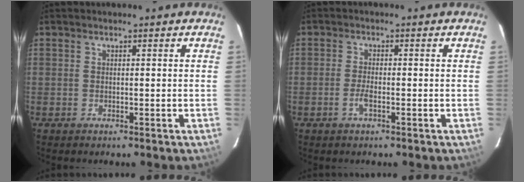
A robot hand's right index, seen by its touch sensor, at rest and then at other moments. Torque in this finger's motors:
{"motor_torque": [-0.06, 0.07, 0.00, 0.00]}